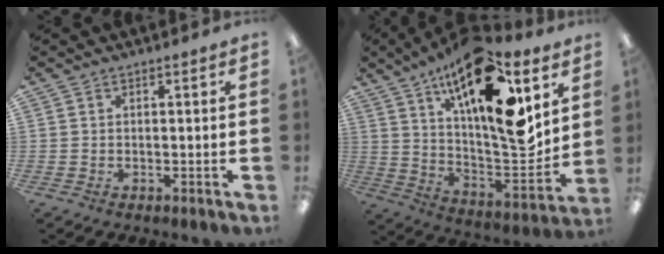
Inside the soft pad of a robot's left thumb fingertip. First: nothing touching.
{"total": 24.6, "force": [13.4, 8.2, 19.0], "torque": [-0.305, -0.092, 0.217]}